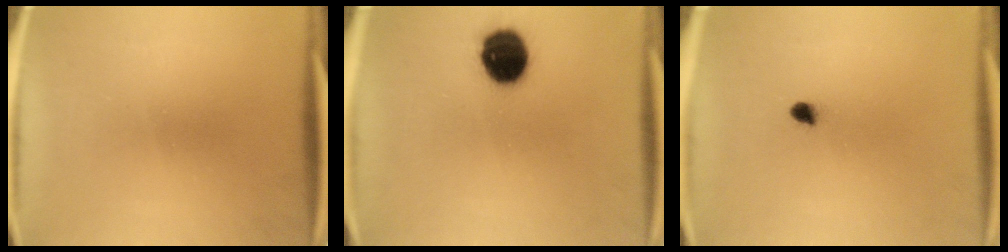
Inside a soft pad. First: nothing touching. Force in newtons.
{"total": 12.0}
{"total": 1.8}